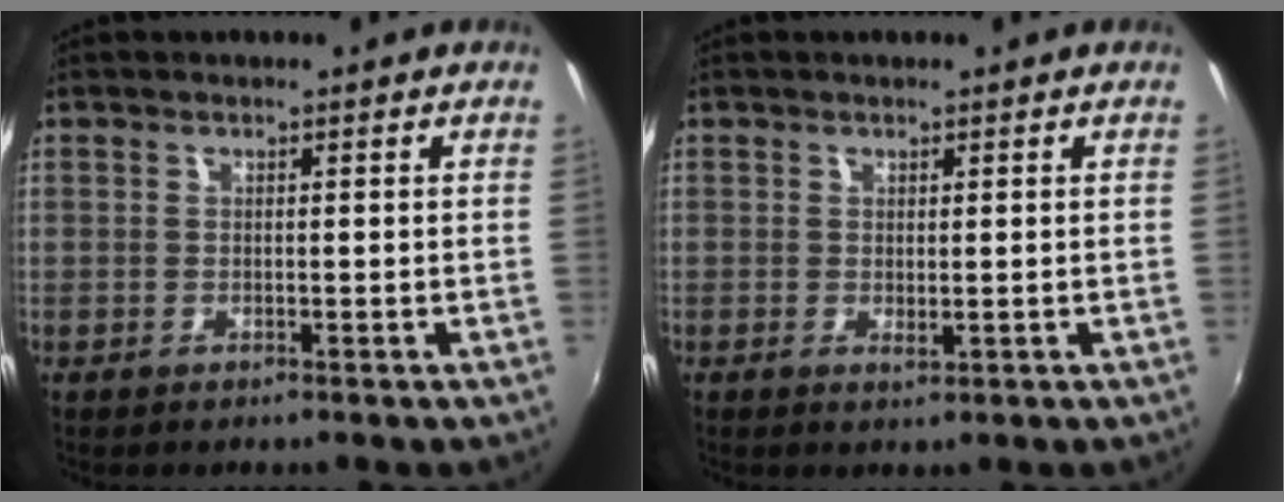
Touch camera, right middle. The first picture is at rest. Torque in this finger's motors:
{"motor_torque": [0.81, -1.01, -0.03, -0.01]}